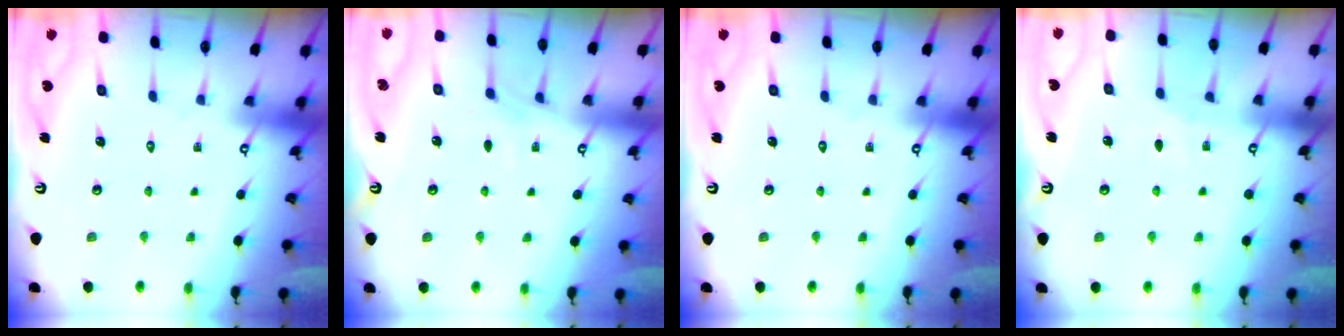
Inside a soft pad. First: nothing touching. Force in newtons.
{"total": 6.0, "press": 5.9, "slide": 0.7}
{"total": 0.0}
{"total": 4.8, "press": 4.8, "slide": 0.6}